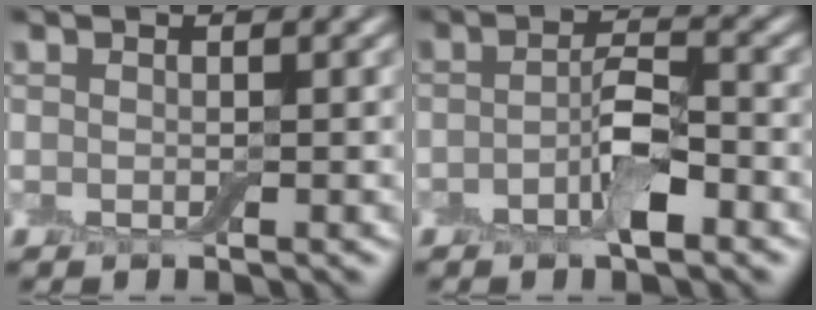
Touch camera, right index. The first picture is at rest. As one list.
[{"total": 3.7, "force": [-1.5, 1.2, 3.1], "torque": [-0.055, 0.004, -0.032]}]